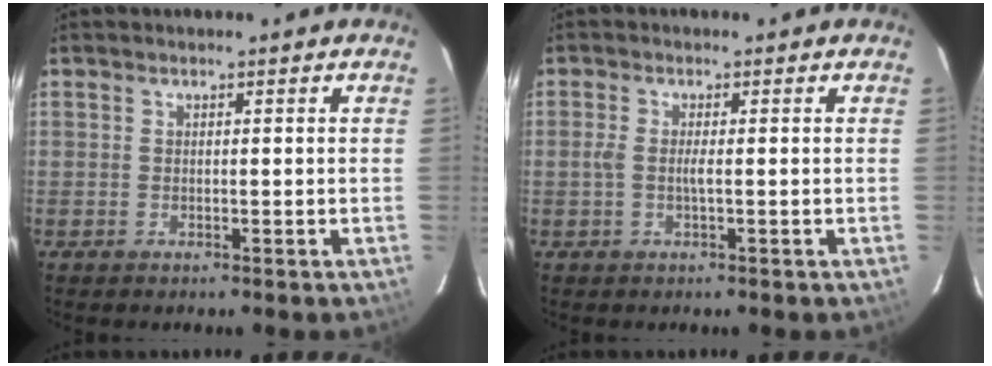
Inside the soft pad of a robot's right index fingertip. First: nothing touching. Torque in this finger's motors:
{"motor_torque": [0.41, 0.03, 0.29, 0.06]}